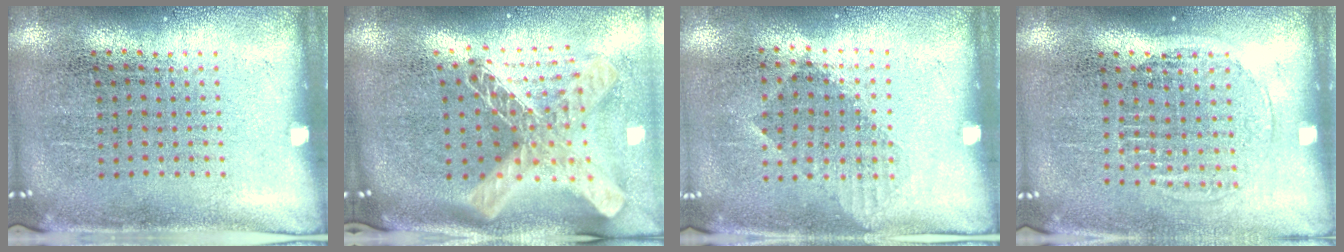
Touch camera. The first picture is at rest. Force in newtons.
{"total": 2.9, "press": 2.1, "slide": 2.0}
{"total": 0.9, "press": 0.7, "slide": 0.6}
{"total": 1.5, "press": 1.3, "slide": 0.7}